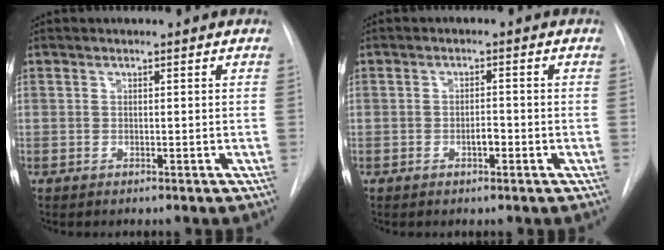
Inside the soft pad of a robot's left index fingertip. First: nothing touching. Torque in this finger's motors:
{"motor_torque": [0.14, 0.03, 0.03, 0.01]}